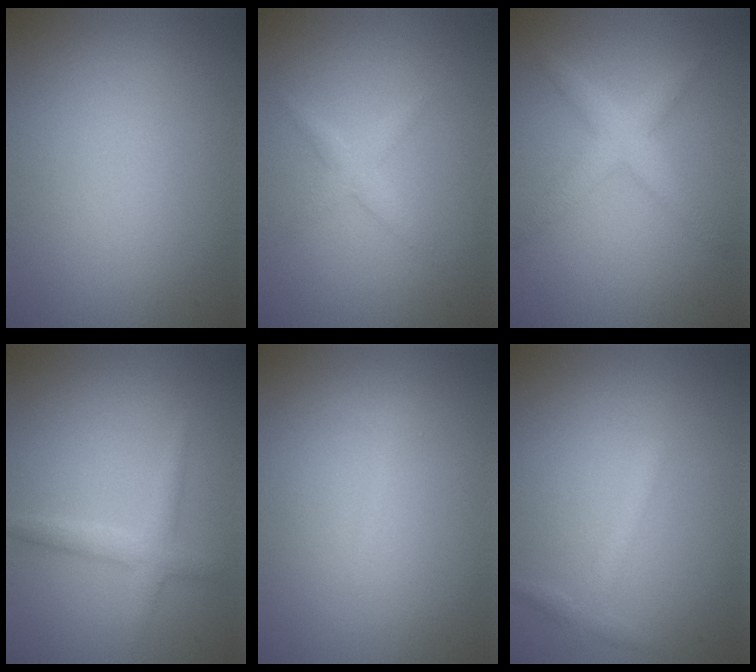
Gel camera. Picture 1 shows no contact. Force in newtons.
{"total": 1.6, "press": 1.6, "slide": 0.1}
{"total": 2.4, "press": 2.4, "slide": 0.1}
{"total": 2.3, "press": 2.3, "slide": 0.1}
{"total": 0.7, "press": 0.7, "slide": 0.0}
{"total": 1.5, "press": 1.5, "slide": 0.1}